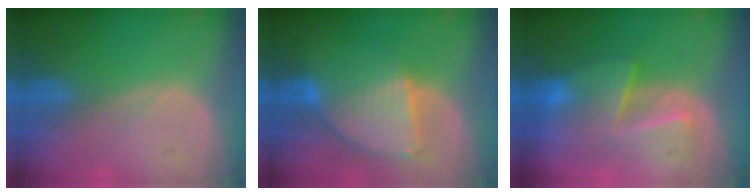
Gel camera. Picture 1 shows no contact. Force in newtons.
{"total": 8.5, "press": 7.5, "slide": 4.1}
{"total": 8.1, "press": 7.9, "slide": 1.9}